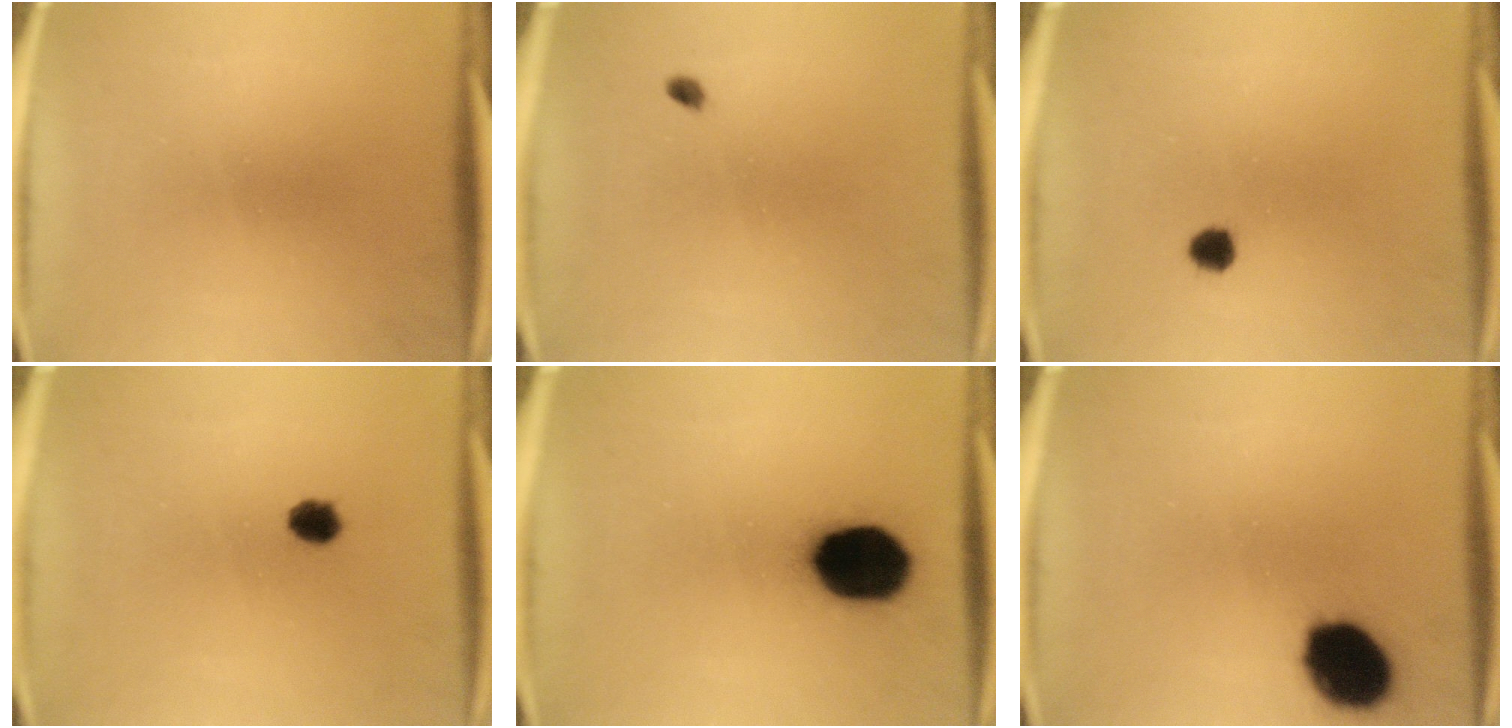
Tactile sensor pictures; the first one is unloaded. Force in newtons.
{"total": 1.6}
{"total": 2.4}
{"total": 2.9}
{"total": 17.6}
{"total": 13.7}